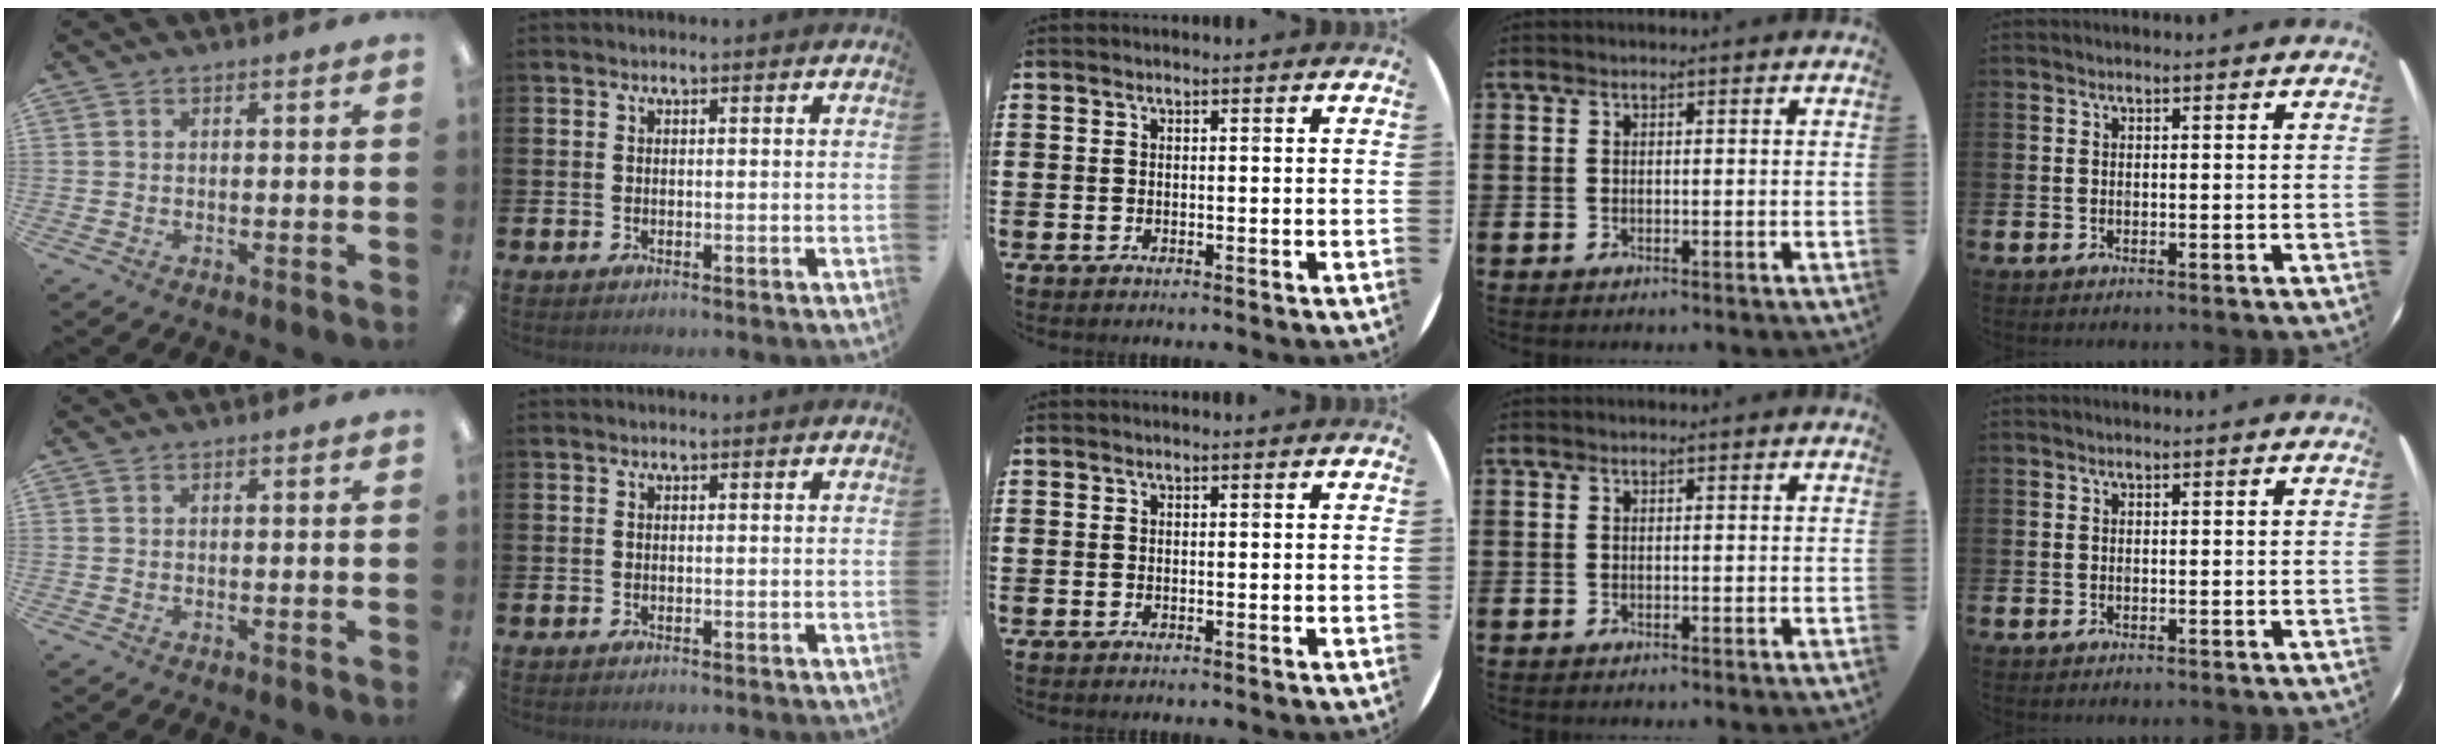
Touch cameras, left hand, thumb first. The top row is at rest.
{}